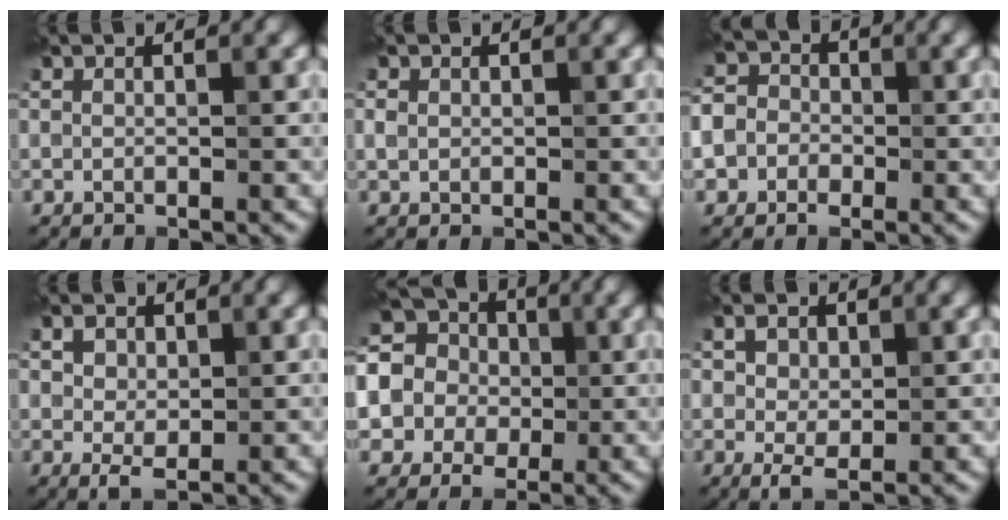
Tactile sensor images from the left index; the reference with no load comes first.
{"total": 0.8, "force": [0.2, 0.7, 0.3], "torque": [-0.006, 0.000, 0.002]}
{"total": 6.1, "force": [-1.6, 5.5, 2.1], "torque": [-0.029, 0.008, -0.060]}
{"total": 1.9, "force": [0.5, 1.4, 1.2], "torque": [-0.021, 0.000, 0.009]}
{"total": 14.1, "force": [2.8, 12.7, 5.4], "torque": [-0.138, 0.033, 0.011]}
{"total": 2.2, "force": [0.5, 1.6, 1.4], "torque": [-0.026, 0.000, 0.008]}